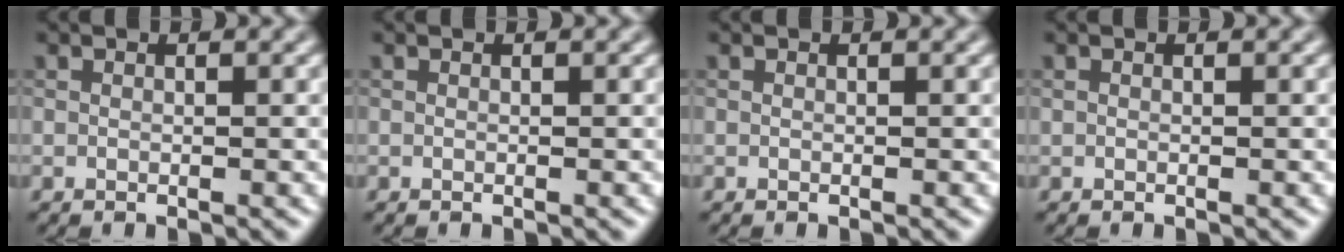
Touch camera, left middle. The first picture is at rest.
{"total": 0.0}
{"total": 0.0}
{"total": 0.0}